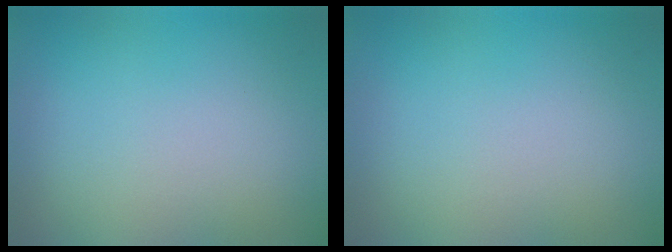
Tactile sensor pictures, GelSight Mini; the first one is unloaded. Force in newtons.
{"total": 0.0}